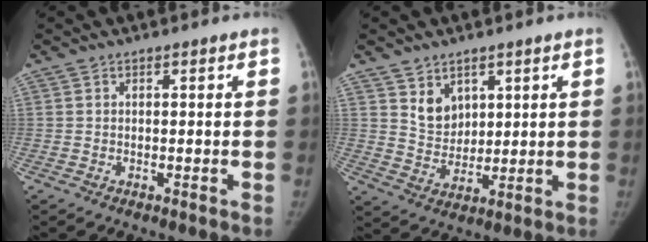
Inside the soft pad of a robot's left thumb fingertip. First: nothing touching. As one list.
[{"total": 6.3, "force": [3.3, 4.7, 2.5], "torque": [-0.012, -0.028, 0.070]}]